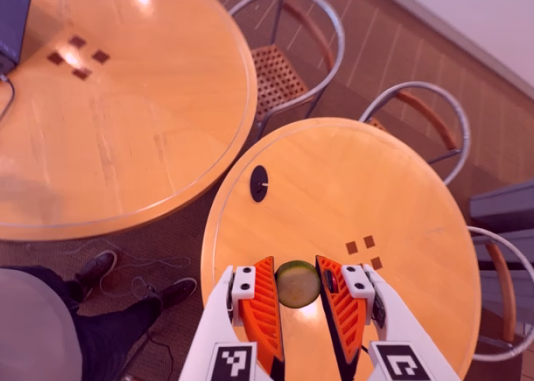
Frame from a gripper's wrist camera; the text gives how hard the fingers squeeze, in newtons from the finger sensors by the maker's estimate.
{"total": 9.9, "left": 10.2, "right": 9.7}